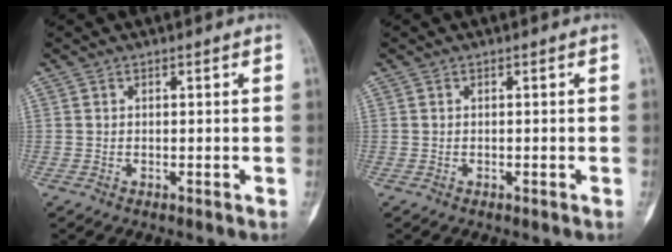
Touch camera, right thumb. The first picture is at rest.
{"total": 0.0}